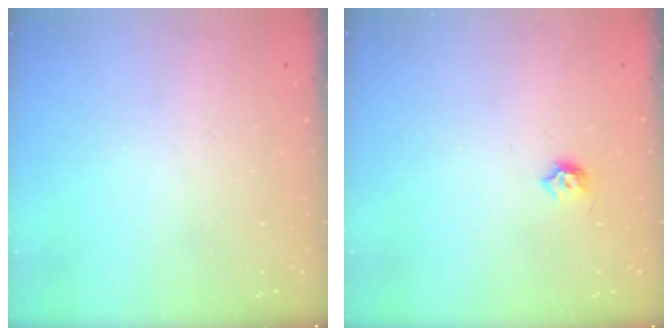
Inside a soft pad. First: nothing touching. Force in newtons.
{"total": 4.7, "press": 4.6, "slide": 0.8}